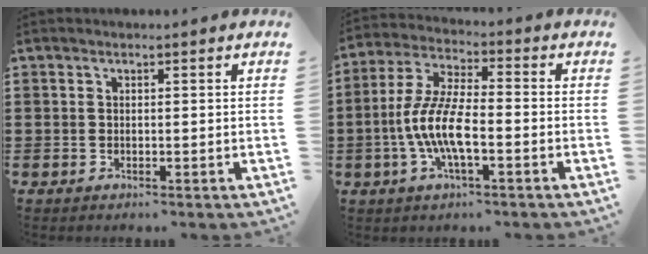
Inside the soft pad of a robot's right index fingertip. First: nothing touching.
{"total": 8.7, "force": [-2.7, 2.4, 7.9], "torque": [-0.190, -0.018, -0.059]}